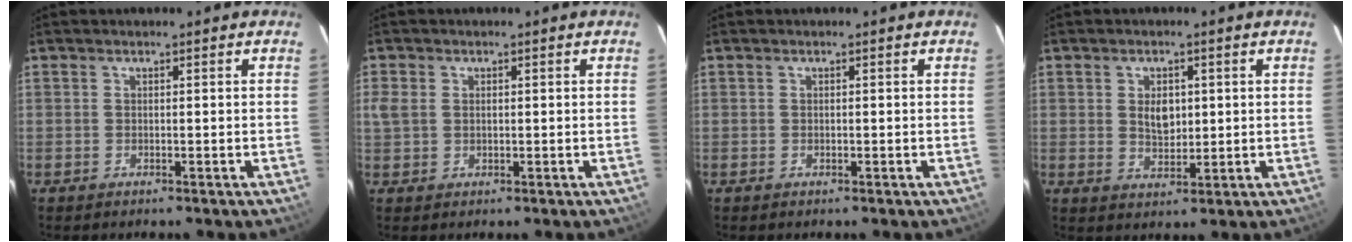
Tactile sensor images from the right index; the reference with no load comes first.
{"total": 3.3, "force": [0.6, 2.6, 2.0], "torque": [-0.043, 0.003, 0.012]}
{"total": 0.0}
{"total": 4.7, "force": [0.8, 3.1, 3.4], "torque": [-0.055, 0.002, 0.017]}